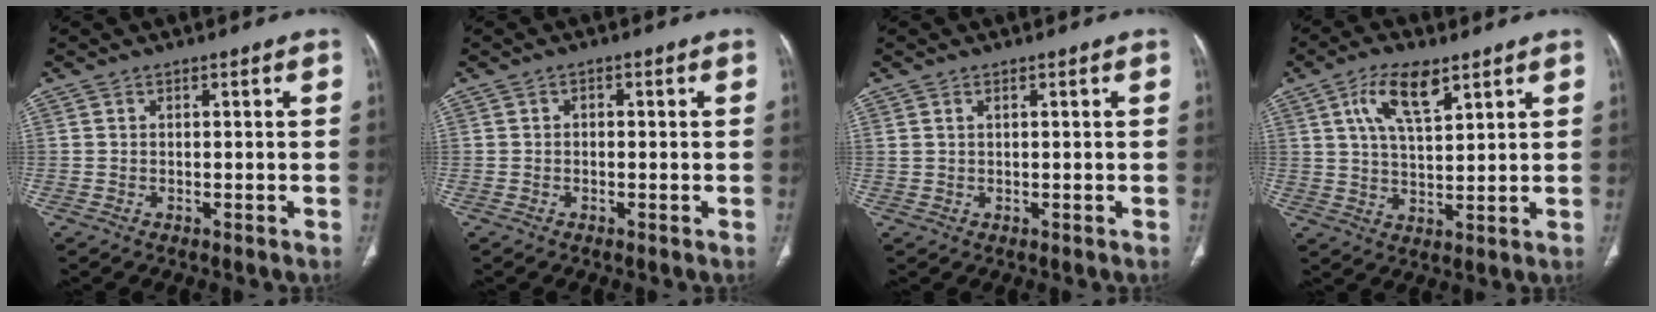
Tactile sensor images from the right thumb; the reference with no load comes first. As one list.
[{"total": 0.8, "force": [0.0, 0.7, 0.5], "torque": [-0.003, 0.003, -0.006]}, {"total": 0.9, "force": [0.5, 0.4, 0.6], "torque": [-0.013, 0.005, 0.012]}, {"total": 9.2, "force": [4.8, 3.7, 7.0], "torque": [-0.118, -0.017, 0.091]}]